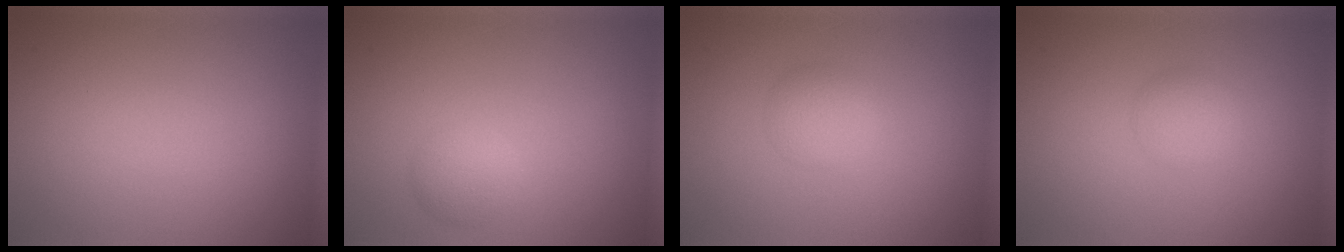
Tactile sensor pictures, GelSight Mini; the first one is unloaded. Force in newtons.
{"total": 2.1, "press": 2.1, "slide": 0.1}
{"total": 2.0, "press": 2.0, "slide": 0.0}
{"total": 1.8, "press": 1.8, "slide": 0.0}